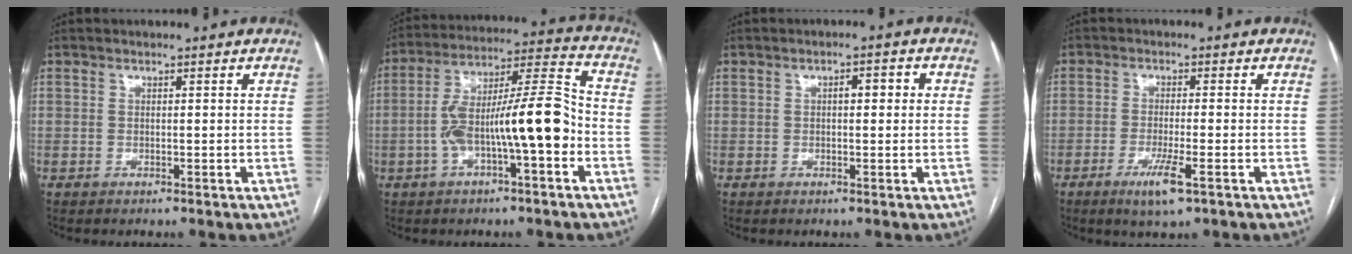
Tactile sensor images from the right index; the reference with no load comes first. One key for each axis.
{"total": 14.4, "fx": -3.6, "fy": 2.3, "fz": 13.7, "tx": -0.242, "ty": 0.032, "tz": -0.058}
{"total": 2.4, "fx": 0.4, "fy": 0.8, "fz": 2.3, "tx": -0.035, "ty": 0.013, "tz": 0.004}
{"total": 5.0, "fx": -2.5, "fy": 0.2, "fz": 4.3, "tx": -0.082, "ty": -0.012, "tz": -0.044}